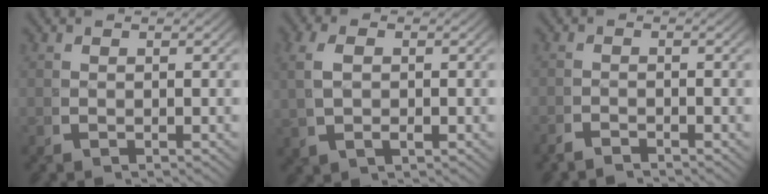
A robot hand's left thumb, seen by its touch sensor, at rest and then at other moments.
{"total": 3.2, "force": [0.6, 1.9, 2.5], "torque": [-0.060, 0.001, 0.014]}
{"total": 1.4, "force": [-1.4, 0.1, 0.0], "torque": [0.004, -0.004, -0.031]}